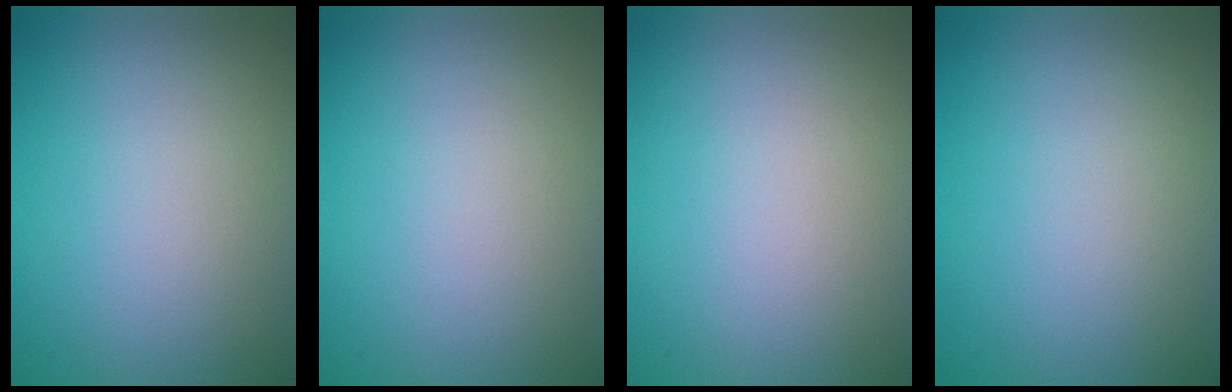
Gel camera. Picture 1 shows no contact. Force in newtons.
{"total": 0.0}
{"total": 0.0}
{"total": 0.0}